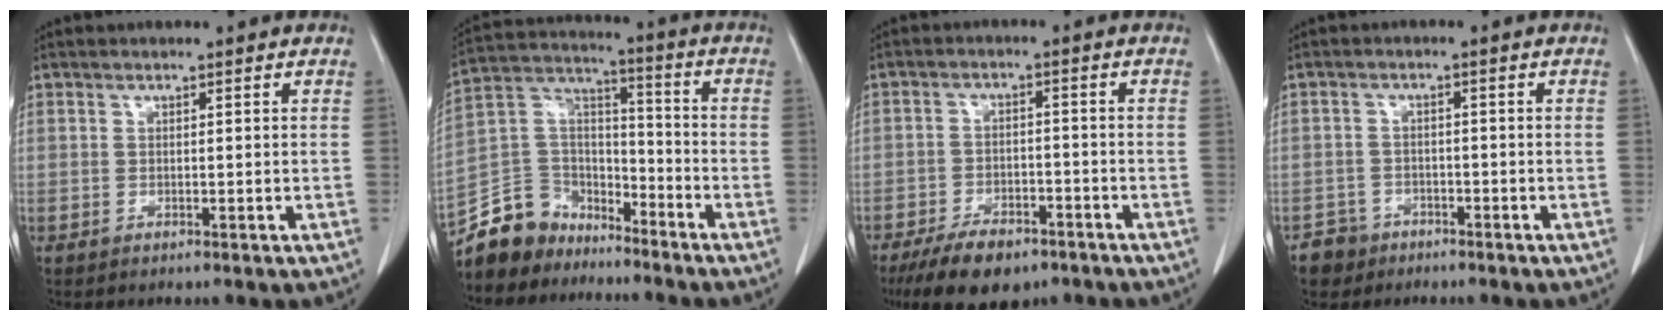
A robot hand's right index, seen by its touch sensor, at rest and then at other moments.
{"total": 11.4, "force": [-9.4, 6.3, 1.5], "torque": [-0.040, 0.054, -0.176]}
{"total": 9.8, "force": [-7.2, 4.2, 5.1], "torque": [-0.085, -0.007, -0.117]}
{"total": 3.5, "force": [-2.3, 2.6, -0.3], "torque": [0.006, 0.010, -0.038]}